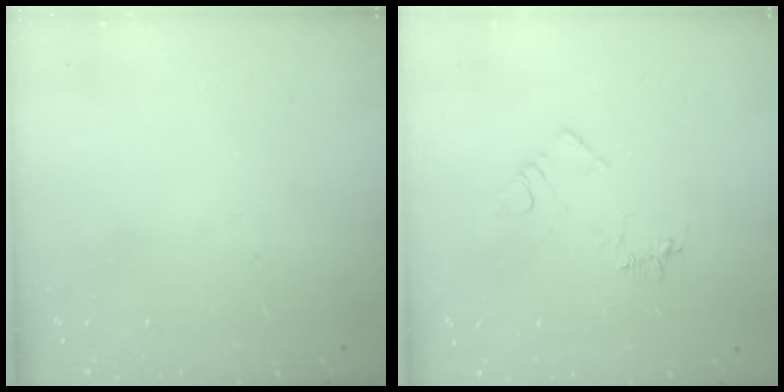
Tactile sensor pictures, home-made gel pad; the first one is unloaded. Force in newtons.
{"total": 5.6, "press": 5.5, "slide": 0.6}